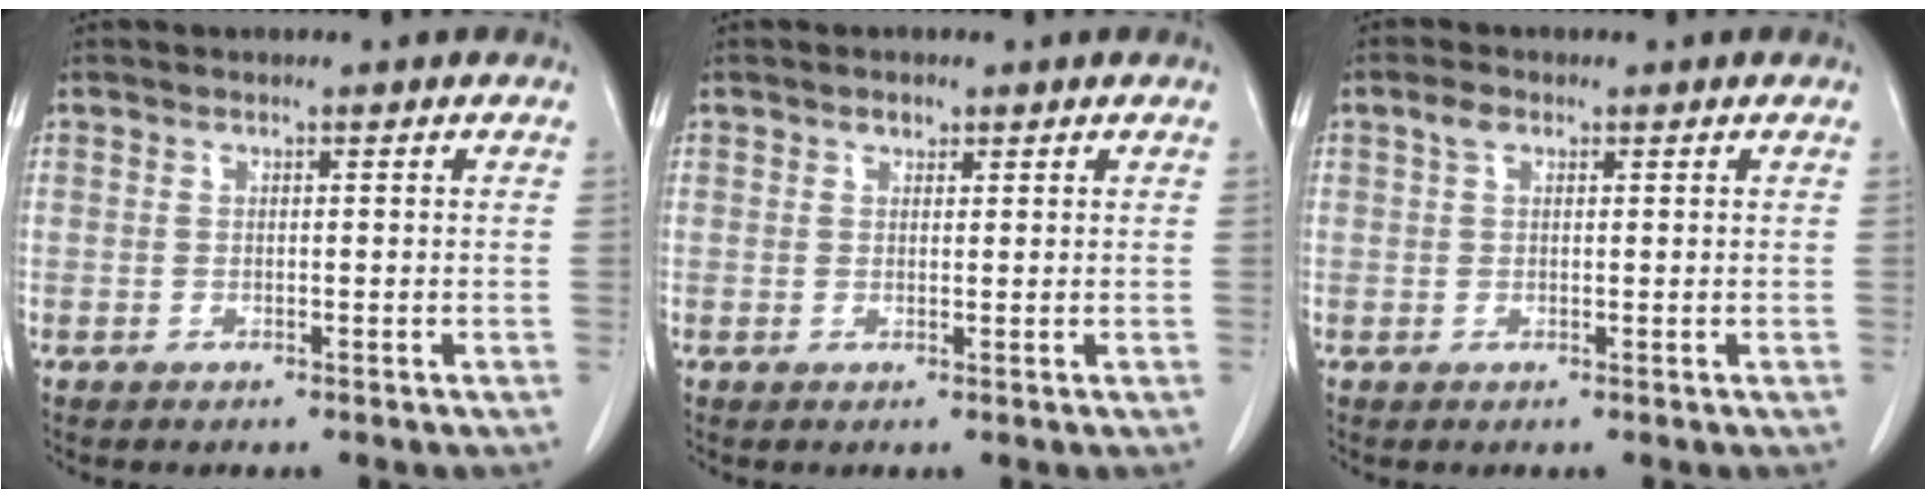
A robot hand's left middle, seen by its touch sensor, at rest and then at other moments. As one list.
[{"total": 1.0, "force": [0.7, 0.6, 0.3], "torque": [-0.005, -0.004, 0.011]}, {"total": 1.5, "force": [0.8, 0.9, 1.0], "torque": [-0.021, 0.009, 0.015]}]